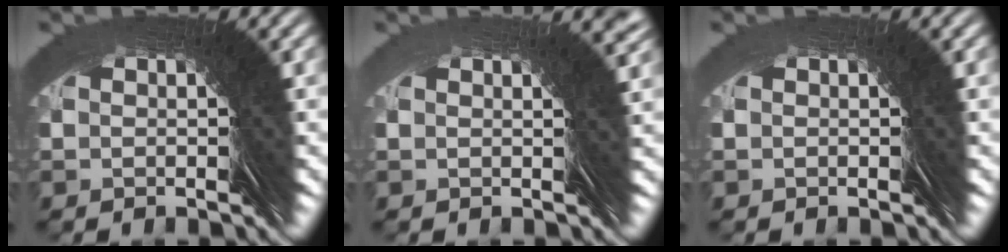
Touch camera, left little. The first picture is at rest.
{"total": 3.4, "force": [0.2, -3.1, -1.5], "torque": [0.048, 0.020, 0.003]}
{"total": 0.8, "force": [0.2, -0.5, -0.6], "torque": [0.014, 0.004, 0.003]}